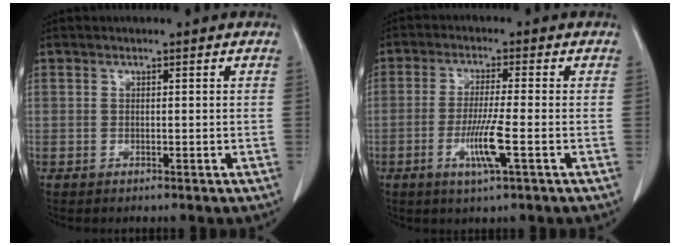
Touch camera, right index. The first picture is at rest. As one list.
[{"total": 6.3, "force": [-2.1, -0.2, 5.9], "torque": [-0.114, -0.014, -0.040]}]